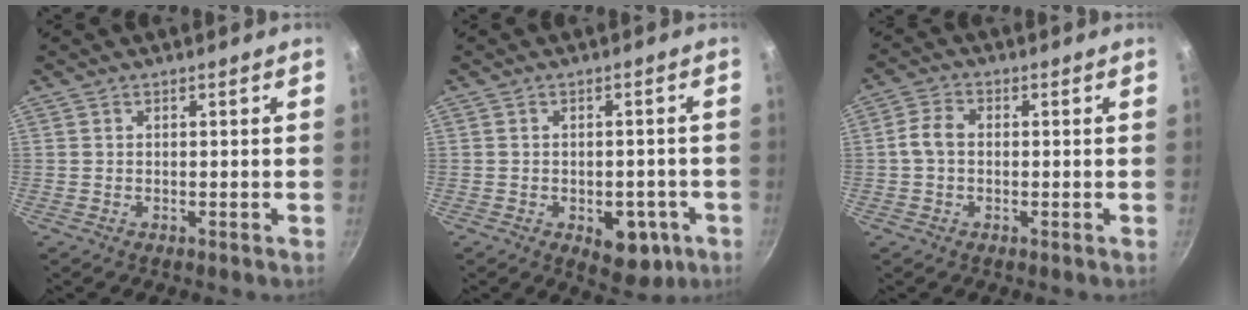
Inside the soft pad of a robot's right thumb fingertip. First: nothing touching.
{"total": 7.3, "force": [-3.0, 4.2, 5.1], "torque": [-0.040, 0.012, -0.029]}
{"total": 4.2, "force": [-0.2, 3.0, 3.0], "torque": [-0.059, 0.014, -0.011]}